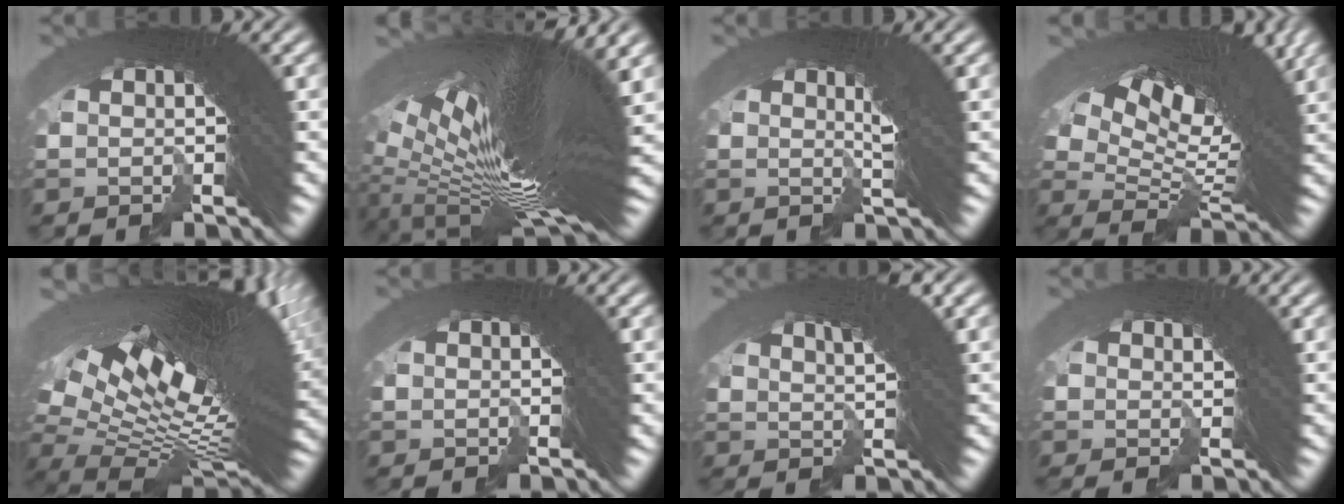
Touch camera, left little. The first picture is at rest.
{"total": 22.1, "force": [0.0, 6.9, 21.0], "torque": [-0.347, -0.013, 0.019]}
{"total": 2.7, "force": [1.5, 0.0, 2.3], "torque": [-0.022, 0.014, 0.018]}
{"total": 11.4, "force": [4.6, 4.5, 9.3], "torque": [-0.147, -0.004, 0.080]}
{"total": 19.0, "force": [2.4, 8.9, 16.6], "torque": [-0.258, -0.015, 0.048]}
{"total": 0.0}
{"total": 6.1, "force": [3.2, 0.8, 5.1], "torque": [-0.063, 0.039, 0.041]}
{"total": 0.8, "force": [0.2, -0.4, 0.7], "torque": [0.001, 0.002, 0.002]}